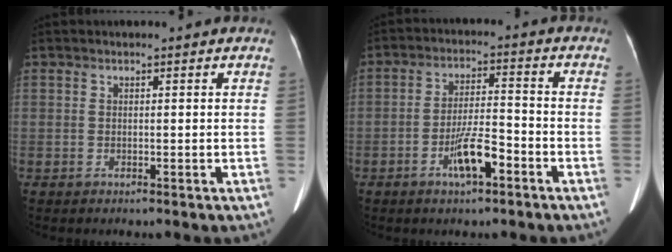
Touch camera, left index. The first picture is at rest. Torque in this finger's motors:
{"motor_torque": [1.20, 0.68, 0.64, 0.17]}